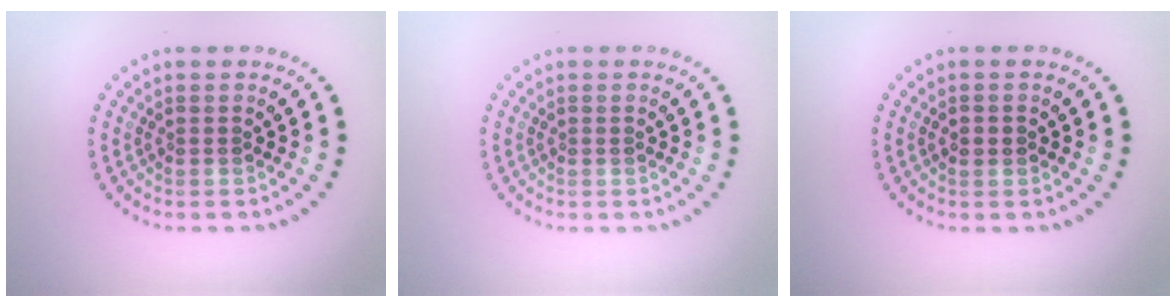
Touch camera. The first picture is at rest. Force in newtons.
{"total": 0.0}
{"total": 1.3, "press": 1.3, "slide": 0.3}